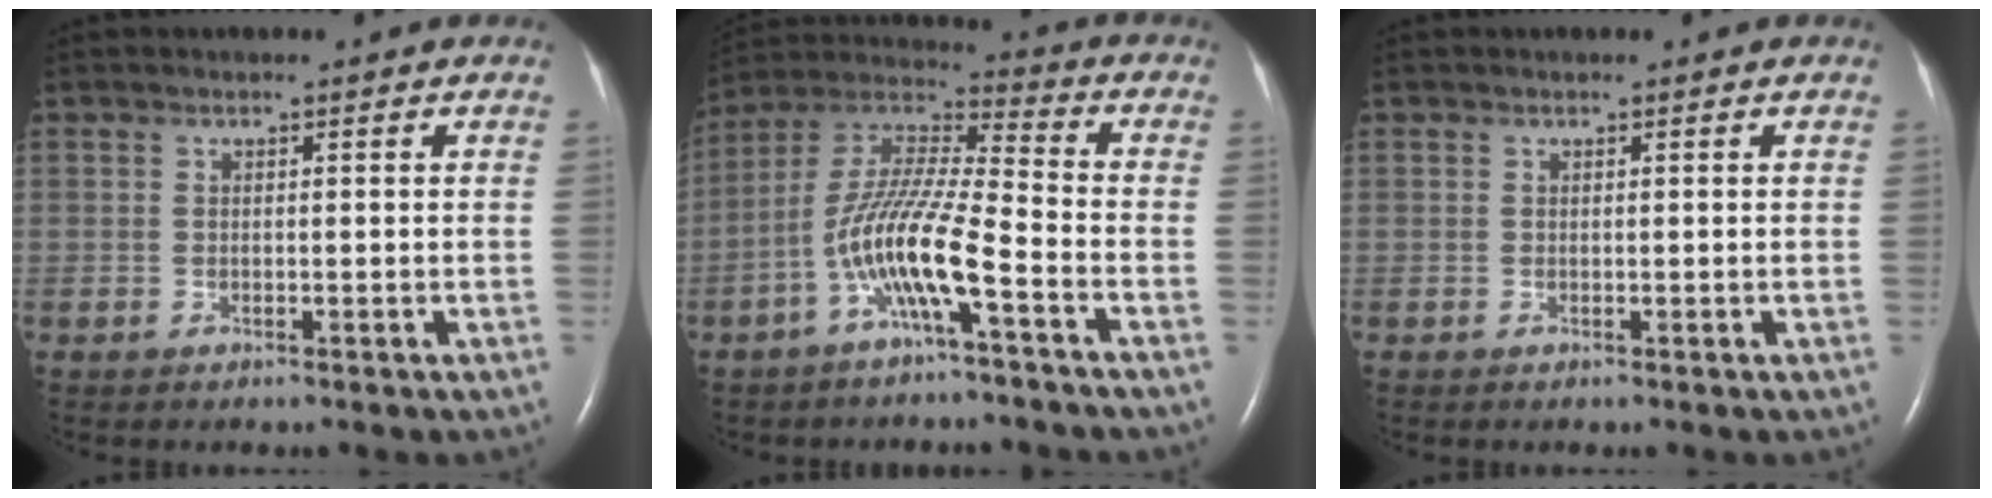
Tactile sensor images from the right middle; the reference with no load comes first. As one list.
[{"total": 12.1, "force": [-5.1, 0.9, 10.9], "torque": [-0.227, 0.008, -0.102]}, {"total": 0.0}]